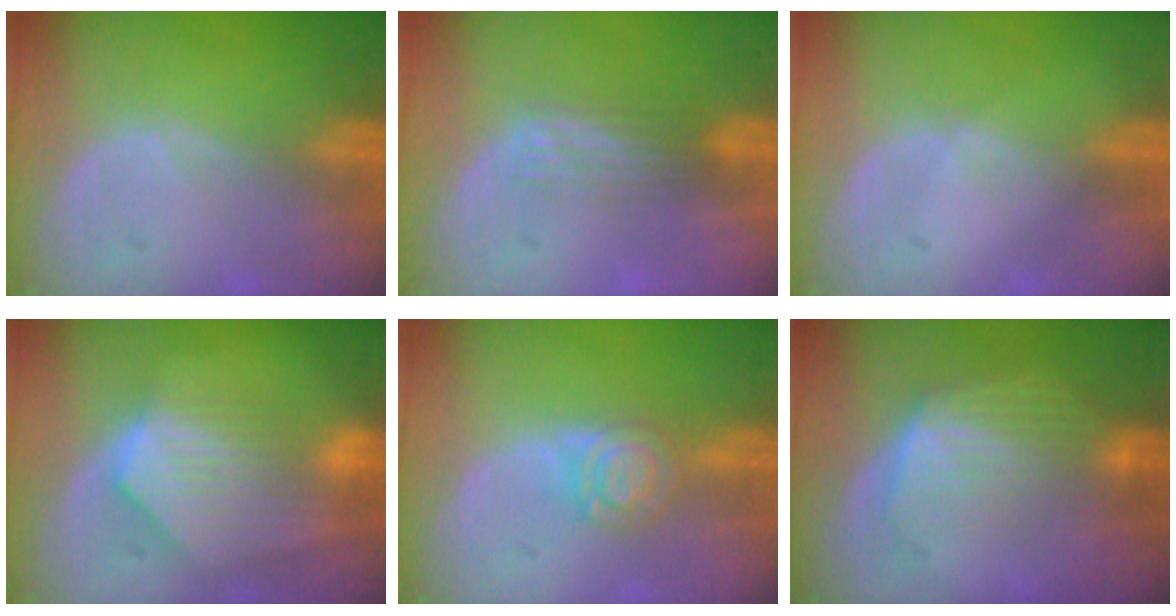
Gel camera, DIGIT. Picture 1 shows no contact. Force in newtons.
{"total": 2.9, "press": 2.5, "slide": 1.5}
{"total": 0.6, "press": 0.5, "slide": 0.2}
{"total": 9.2, "press": 8.1, "slide": 4.4}
{"total": 4.8, "press": 4.8, "slide": 0.2}
{"total": 6.5, "press": 6.5, "slide": 0.7}